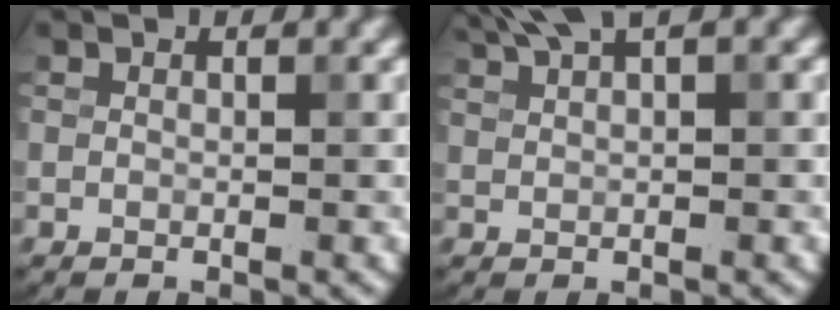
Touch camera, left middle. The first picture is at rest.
{"total": 4.3, "force": [3.0, 1.1, 2.8], "torque": [-0.049, 0.018, 0.045]}